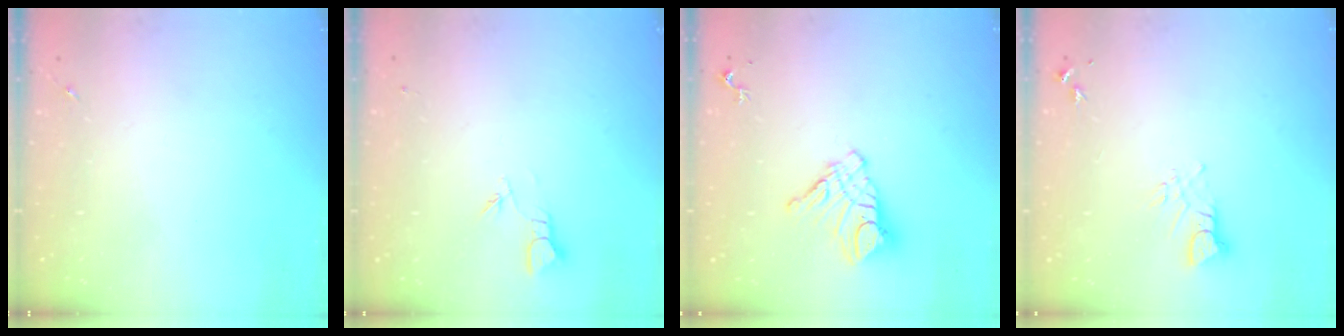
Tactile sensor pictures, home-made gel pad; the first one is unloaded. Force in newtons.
{"total": 2.7, "press": 2.7, "slide": 0.3}
{"total": 11.5, "press": 11.4, "slide": 0.8}
{"total": 3.9, "press": 3.9, "slide": 0.4}